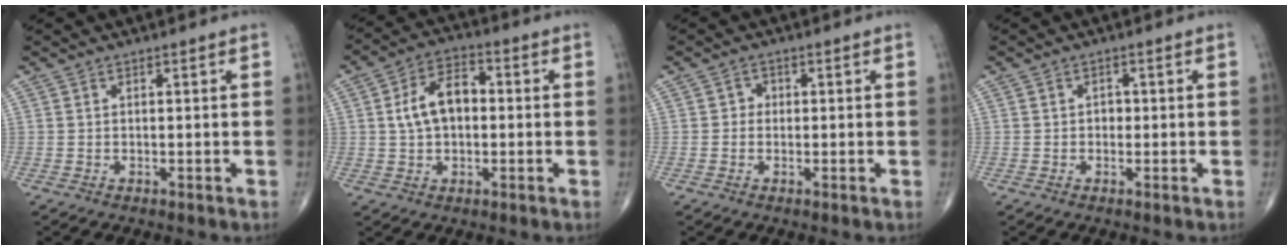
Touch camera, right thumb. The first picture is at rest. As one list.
[{"total": 9.2, "force": [0.6, 5.8, 7.1], "torque": [-0.118, 0.023, 0.005]}, {"total": 1.6, "force": [-0.1, 1.5, 0.6], "torque": [0.003, 0.006, -0.007]}, {"total": 1.3, "force": [-0.1, 1.1, 0.7], "torque": [-0.004, 0.004, -0.005]}]